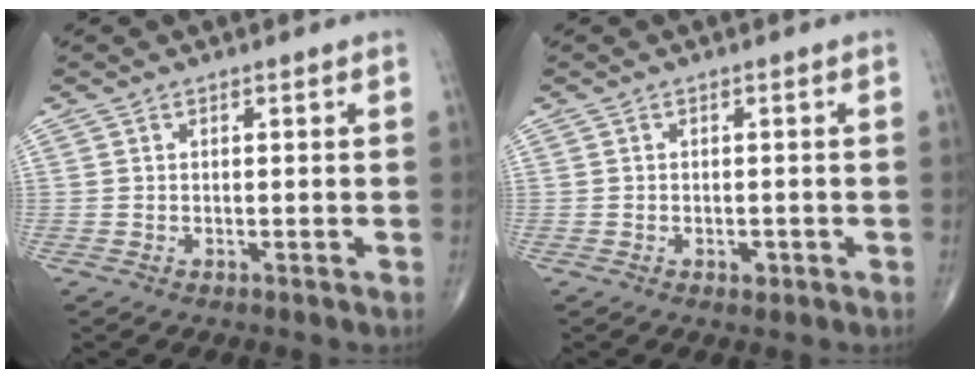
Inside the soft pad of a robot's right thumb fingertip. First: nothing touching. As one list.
[{"total": 1.4, "force": [-0.6, 0.9, 0.8], "torque": [-0.010, 0.000, -0.008]}]